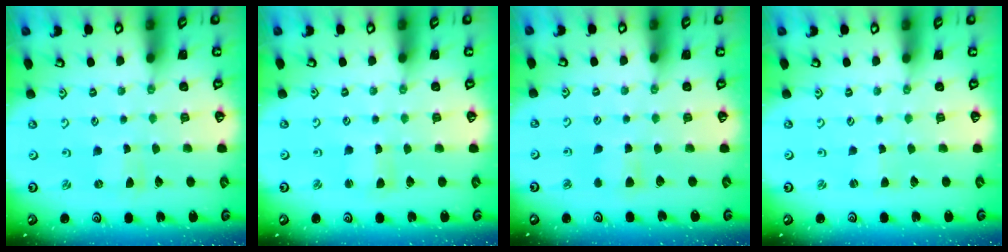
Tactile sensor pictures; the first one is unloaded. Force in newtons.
{"total": 1.1, "press": 1.0, "slide": 0.2}
{"total": 4.0, "press": 3.9, "slide": 0.6}
{"total": 0.5, "press": 0.5, "slide": 0.0}